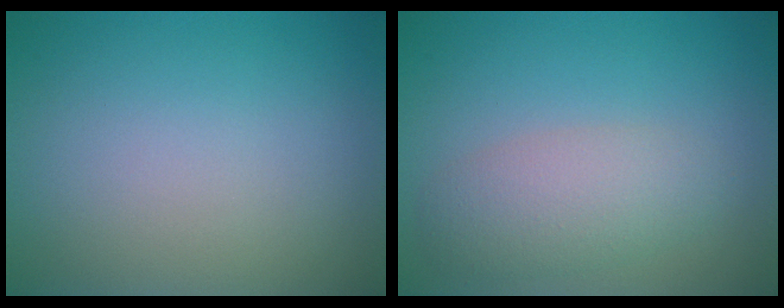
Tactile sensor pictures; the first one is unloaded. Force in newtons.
{"total": 3.5, "press": 3.5, "slide": 0.1}